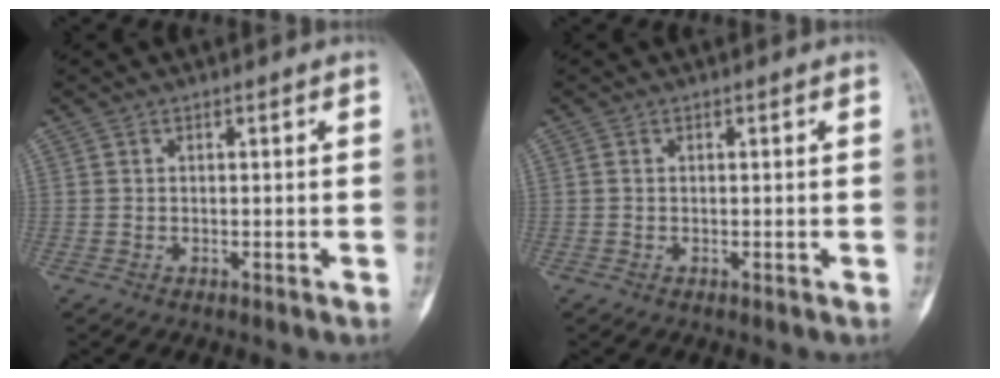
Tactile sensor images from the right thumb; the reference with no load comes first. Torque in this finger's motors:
{"motor_torque": [-0.08, -0.01, 0.10, -0.21, 0.07]}